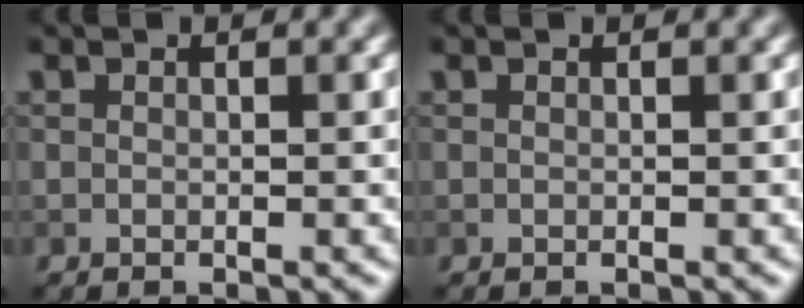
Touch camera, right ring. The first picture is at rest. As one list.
[{"total": 0.0}]